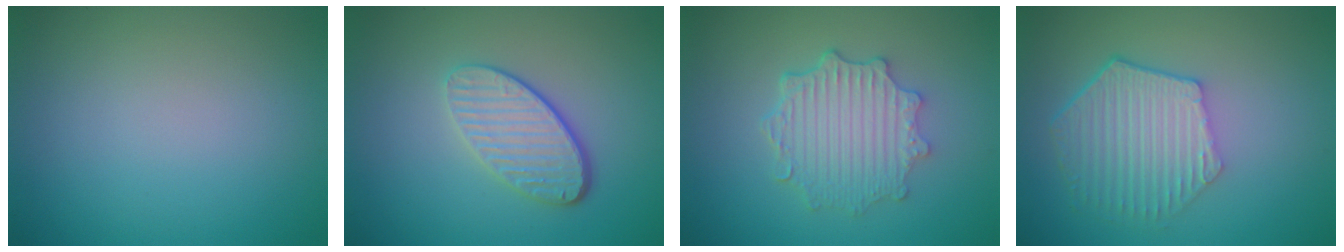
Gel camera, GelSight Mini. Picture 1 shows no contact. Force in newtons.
{"total": 4.2, "press": 3.2, "slide": 2.8}
{"total": 4.9, "press": 3.9, "slide": 2.9}
{"total": 5.9, "press": 4.4, "slide": 3.8}